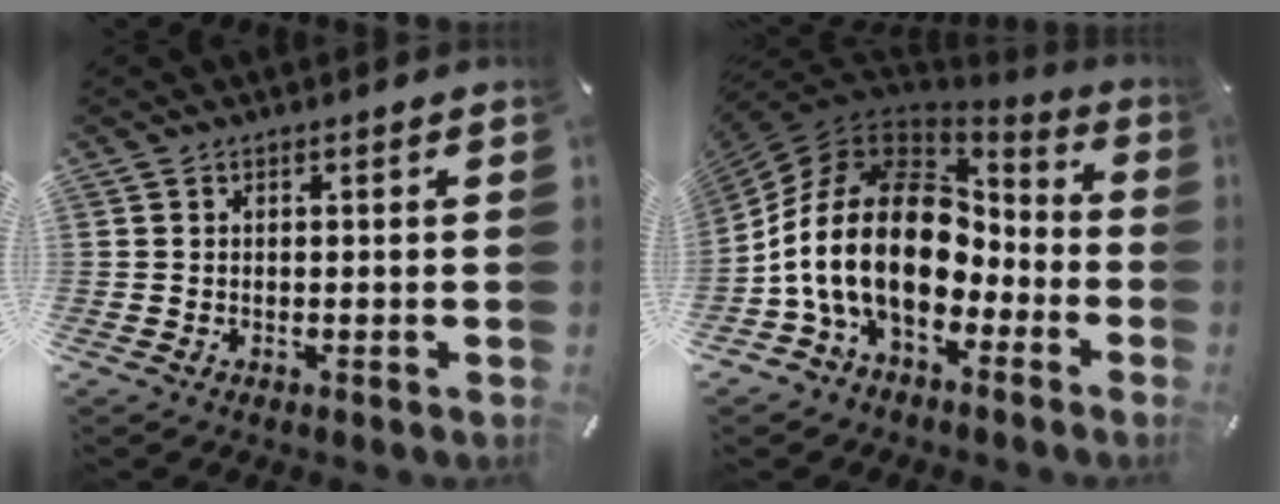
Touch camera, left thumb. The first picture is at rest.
{"total": 22.8, "force": [-1.9, 15.3, 16.8], "torque": [-0.344, 0.016, -0.027]}